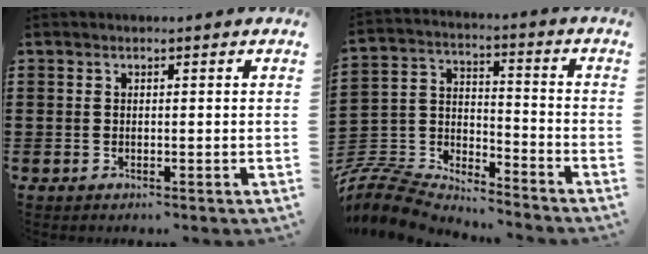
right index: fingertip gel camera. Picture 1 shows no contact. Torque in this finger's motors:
{"motor_torque": [-1.39, 0.75, -1.05, -0.21]}